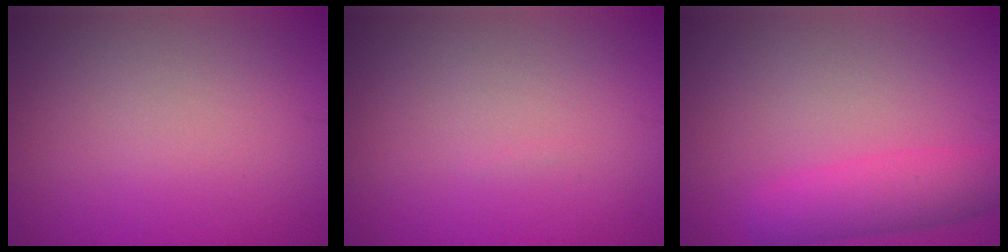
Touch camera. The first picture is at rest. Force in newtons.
{"total": 0.0}
{"total": 4.0, "press": 4.0, "slide": 0.1}